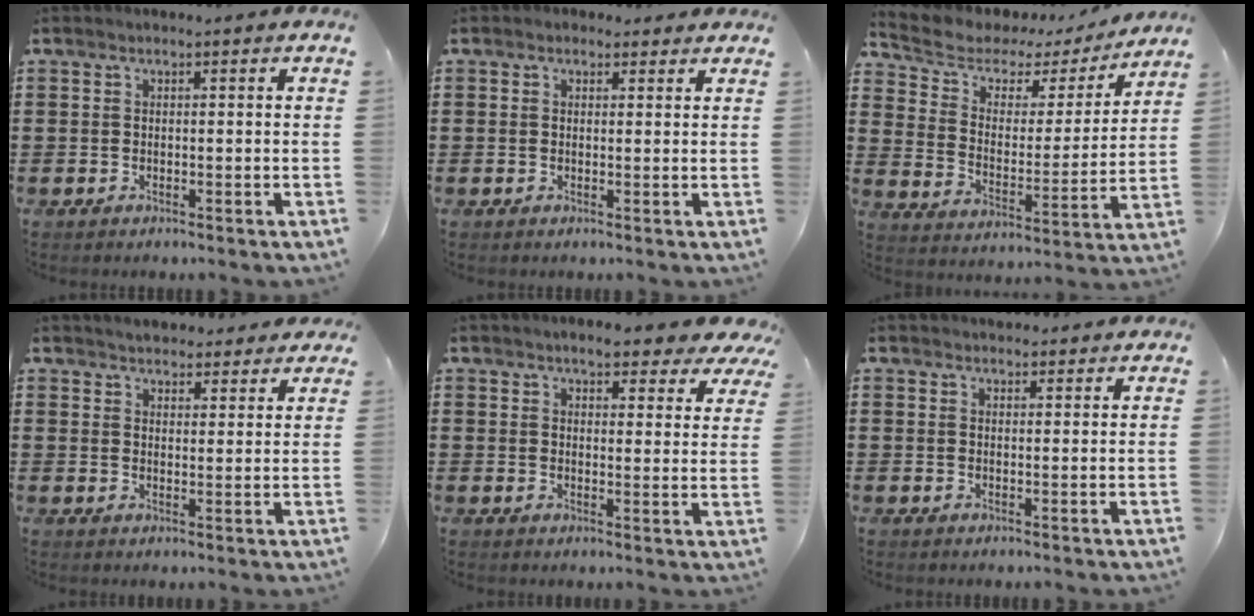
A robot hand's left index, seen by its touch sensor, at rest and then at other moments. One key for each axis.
{"total": 1.4, "fx": 1.0, "fy": 0.9, "fz": 0.1, "tx": 0.001, "ty": 0.004, "tz": 0.018}
{"total": 4.6, "fx": 3.3, "fy": 2.9, "fz": 1.1, "tx": -0.053, "ty": -0.020, "tz": 0.049}
{"total": 3.3, "fx": 3.3, "fy": 0.5, "fz": 0.1, "tx": -0.013, "ty": -0.009, "tz": 0.060}
{"total": 5.1, "fx": 4.5, "fy": 1.0, "fz": 2.1, "tx": -0.042, "ty": -0.017, "tz": 0.077}
{"total": 2.1, "fx": 2.0, "fy": 0.4, "fz": 0.0, "tx": -0.006, "ty": 0.002, "tz": 0.040}